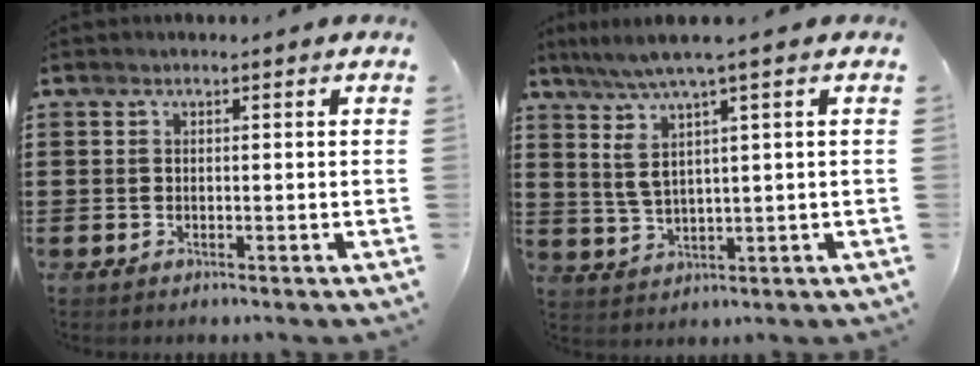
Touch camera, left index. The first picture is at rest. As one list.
[{"total": 5.2, "force": [2.3, 0.4, 4.6], "torque": [-0.112, -0.015, 0.029]}]